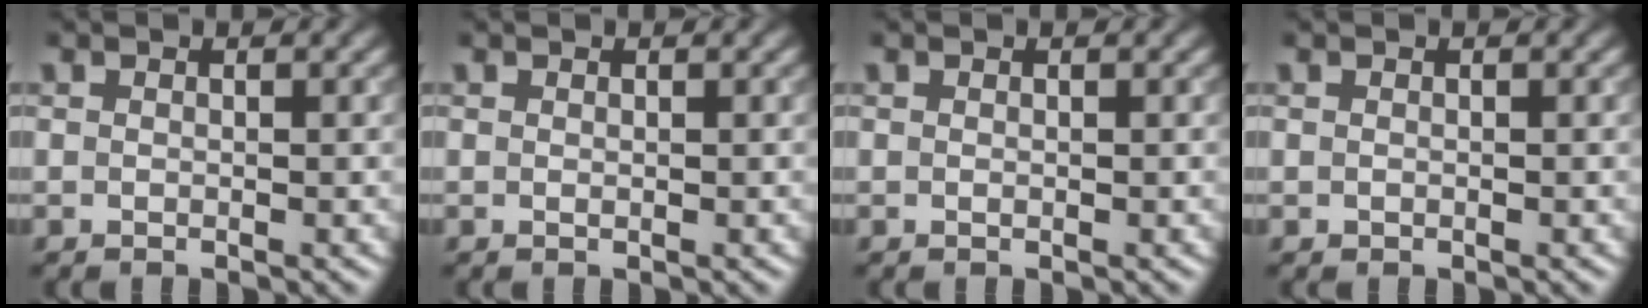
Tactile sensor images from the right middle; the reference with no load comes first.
{"total": 0.0}
{"total": 0.0}
{"total": 0.0}